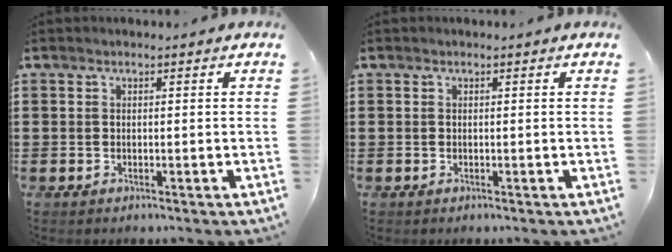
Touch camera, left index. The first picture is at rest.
{"total": 0.0}